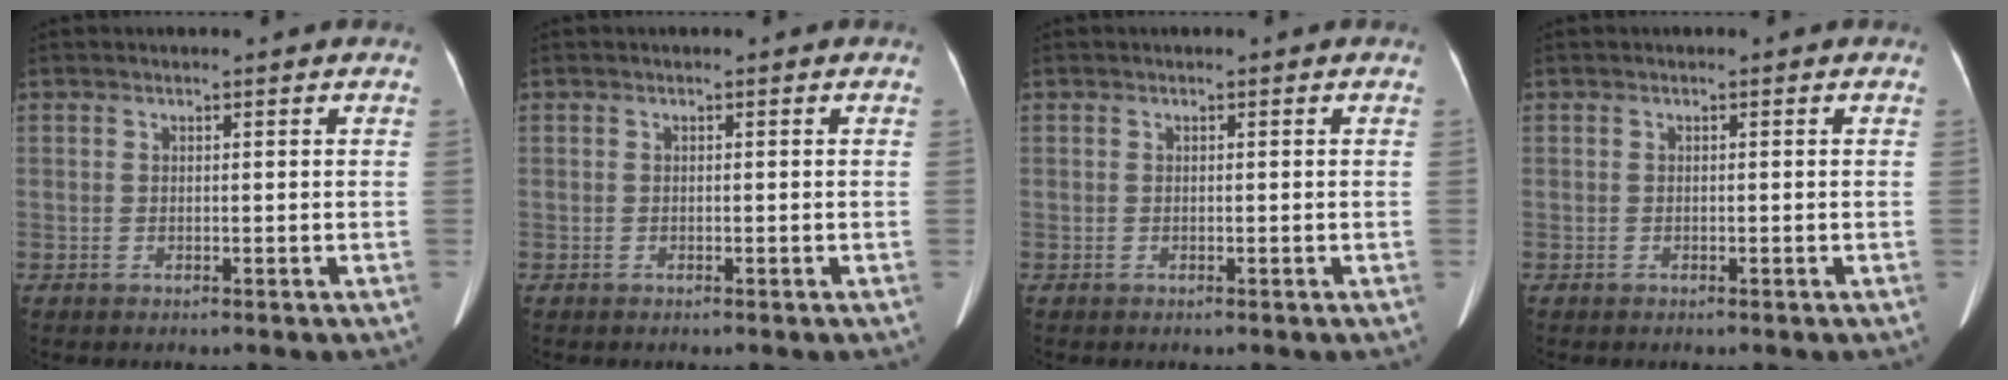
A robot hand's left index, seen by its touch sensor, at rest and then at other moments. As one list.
[{"total": 0.0}, {"total": 0.0}, {"total": 0.0}]